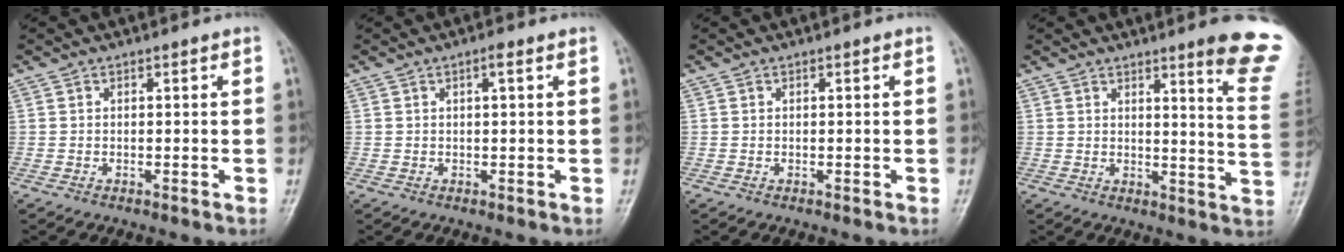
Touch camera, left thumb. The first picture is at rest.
{"total": 1.7, "force": [0.8, 0.4, 1.5], "torque": [-0.024, 0.002, 0.010]}
{"total": 0.0}
{"total": 12.8, "force": [8.9, 0.7, 9.2], "torque": [-0.090, -0.064, 0.095]}